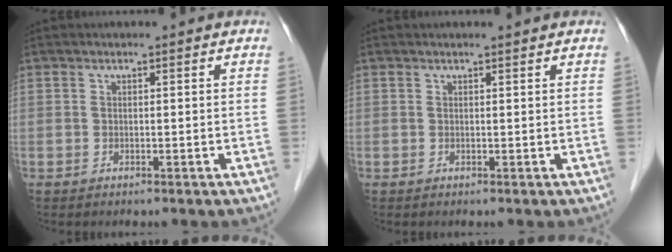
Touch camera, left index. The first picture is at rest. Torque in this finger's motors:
{"motor_torque": [0.17, -0.18, 0.08, 0.01]}